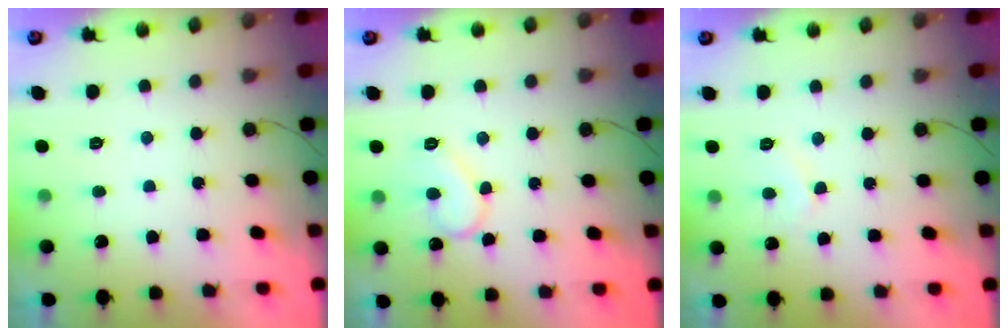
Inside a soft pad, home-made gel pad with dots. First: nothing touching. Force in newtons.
{"total": 10.2, "press": 10.1, "slide": 0.9}
{"total": 5.0, "press": 4.9, "slide": 0.5}